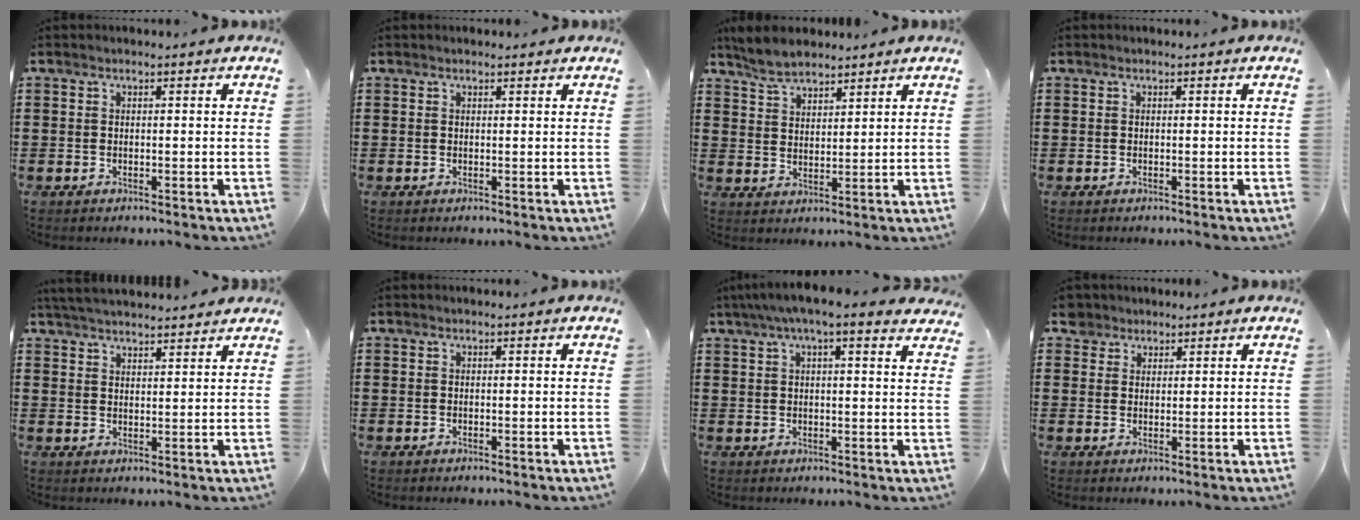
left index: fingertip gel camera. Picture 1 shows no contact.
{"total": 0.5, "force": [0.5, 0.2, 0.2], "torque": [-0.005, 0.001, 0.010]}
{"total": 4.8, "force": [4.3, 1.8, 1.4], "torque": [-0.043, -0.001, 0.081]}
{"total": 0.0}
{"total": 3.9, "force": [3.9, 0.3, 0.3], "torque": [-0.019, -0.010, 0.073]}
{"total": 0.0}
{"total": 5.1, "force": [3.9, 0.6, 3.3], "torque": [-0.075, 0.001, 0.068]}
{"total": 3.0, "force": [2.3, 1.9, 0.0], "torque": [-0.005, 0.007, 0.043]}